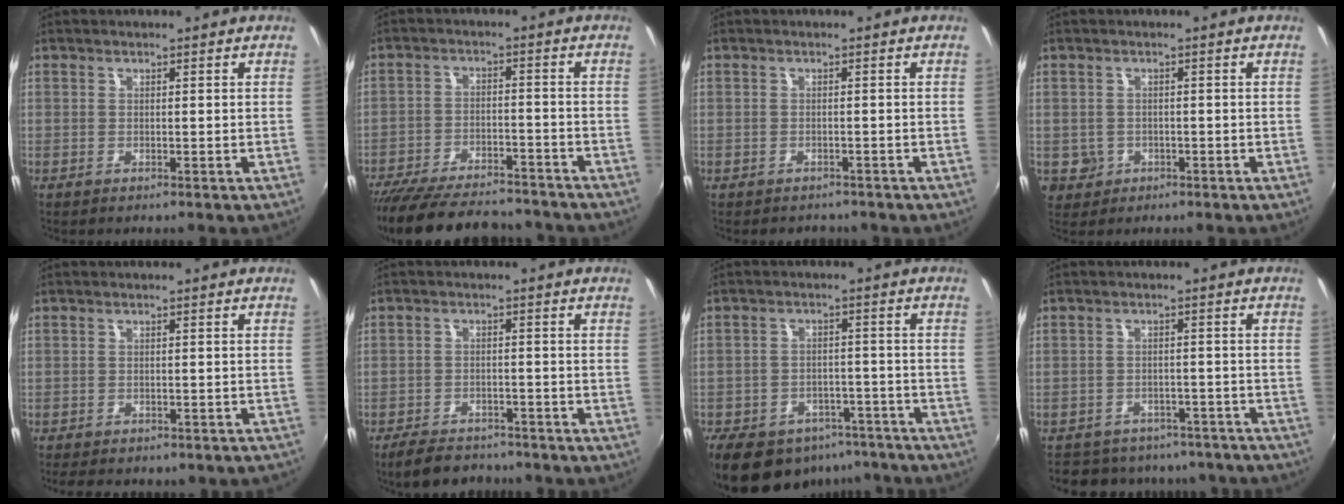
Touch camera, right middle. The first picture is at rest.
{"total": 20.0, "force": [-17.3, 5.5, 8.3], "torque": [-0.173, -0.018, -0.250]}
{"total": 2.5, "force": [-2.1, 1.4, 0.4], "torque": [-0.014, -0.008, -0.026]}
{"total": 4.1, "force": [-0.9, 3.8, 1.0], "torque": [-0.032, -0.001, -0.005]}
{"total": 6.4, "force": [-5.2, 2.4, 2.7], "torque": [-0.060, -0.014, -0.059]}
{"total": 7.7, "force": [-6.5, 3.2, 2.5], "torque": [-0.069, 0.005, -0.098]}
{"total": 17.7, "force": [-12.5, 10.1, 7.4], "torque": [-0.172, 0.005, -0.156]}
{"total": 16.1, "force": [-13.7, 6.8, 4.9], "torque": [-0.106, 0.016, -0.162]}